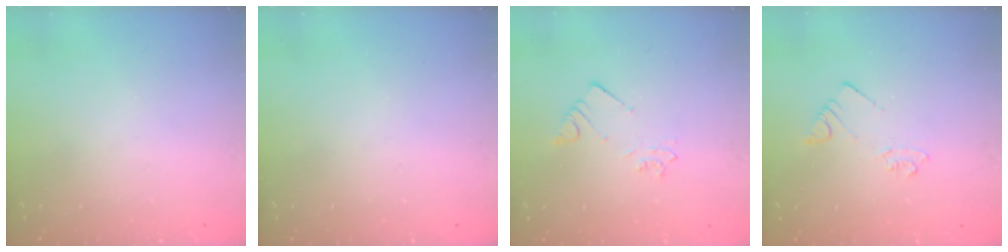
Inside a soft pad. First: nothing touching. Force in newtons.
{"total": 0.0}
{"total": 2.3, "press": 2.3, "slide": 0.3}
{"total": 2.0, "press": 2.0, "slide": 0.2}